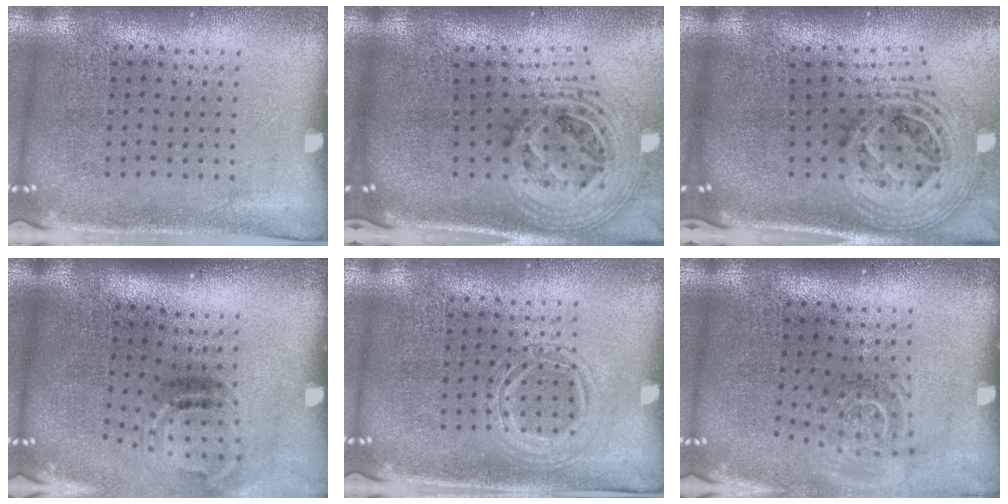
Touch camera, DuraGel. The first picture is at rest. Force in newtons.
{"total": 2.7, "press": 1.9, "slide": 1.9}
{"total": 2.7, "press": 1.9, "slide": 1.9}
{"total": 2.1, "press": 1.3, "slide": 1.7}
{"total": 1.6, "press": 1.6, "slide": 0.2}
{"total": 1.7, "press": 1.1, "slide": 1.3}